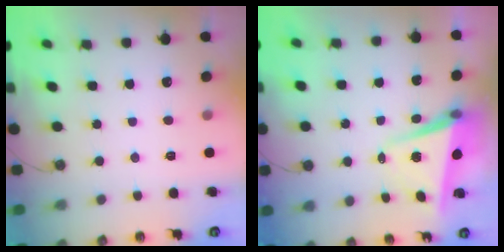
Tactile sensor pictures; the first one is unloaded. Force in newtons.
{"total": 5.8, "press": 5.7, "slide": 1.2}